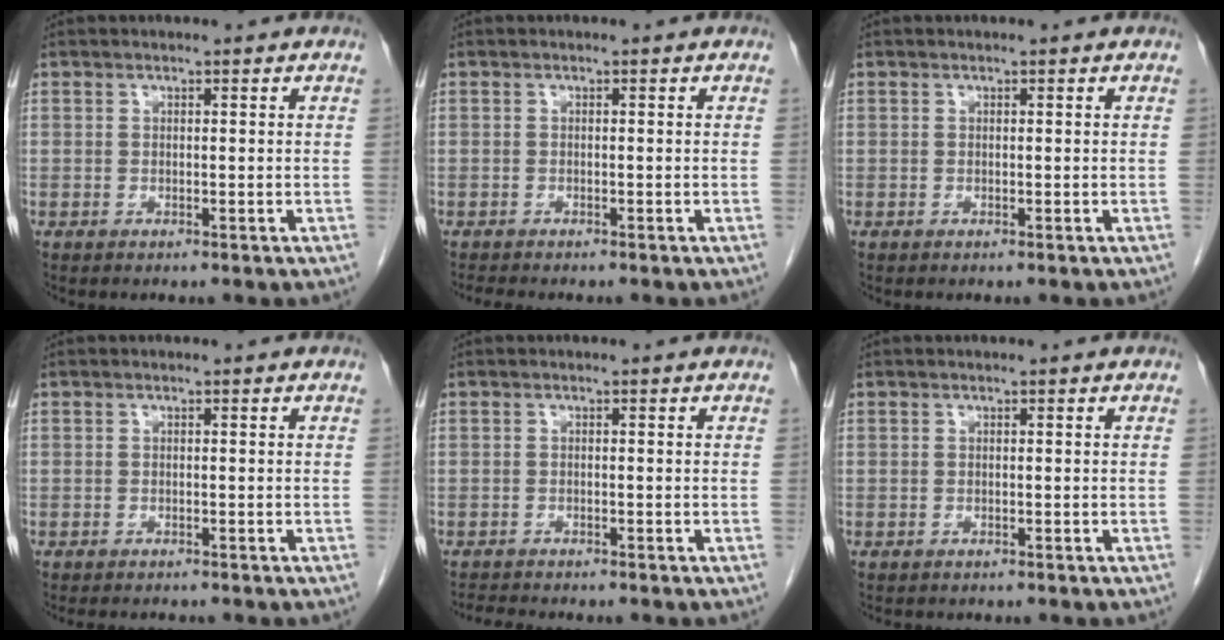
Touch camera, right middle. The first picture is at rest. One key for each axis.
{"total": 1.9, "fx": -1.7, "fy": 0.2, "fz": 0.7, "tx": -0.015, "ty": -0.006, "tz": -0.025}
{"total": 0.0}
{"total": 2.9, "fx": -2.6, "fy": 0.7, "fz": 0.9, "tx": -0.009, "ty": -0.006, "tz": -0.035}
{"total": 2.4, "fx": -2.4, "fy": 0.1, "fz": 0.6, "tx": -0.012, "ty": -0.011, "tz": -0.038}
{"total": 1.3, "fx": -1.1, "fy": 0.5, "fz": 0.4, "tx": -0.011, "ty": -0.002, "tz": -0.013}